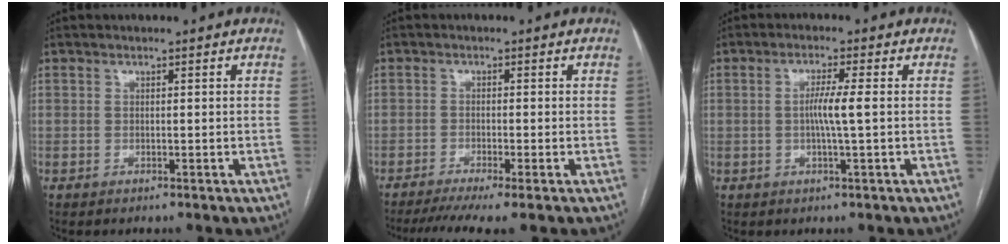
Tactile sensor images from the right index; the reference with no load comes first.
{"total": 6.3, "force": [-4.6, -0.2, 4.3], "torque": [-0.066, -0.009, -0.074]}
{"total": 3.9, "force": [-0.1, -0.4, 3.9], "torque": [-0.073, -0.001, -0.002]}